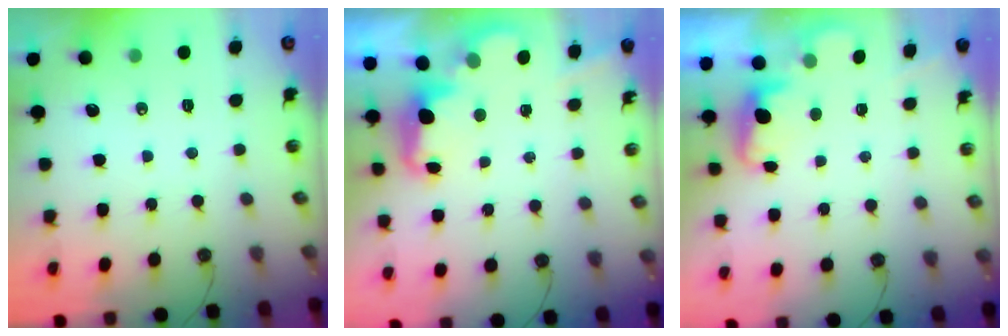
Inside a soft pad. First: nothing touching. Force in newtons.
{"total": 2.5, "press": 2.4, "slide": 0.5}
{"total": 2.0, "press": 1.8, "slide": 0.9}